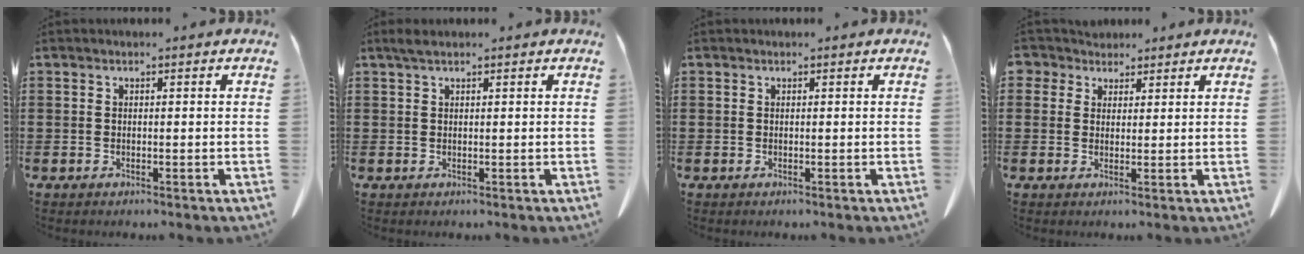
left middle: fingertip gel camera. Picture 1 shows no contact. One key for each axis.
{"total": 1.4, "fx": 0.9, "fy": 0.4, "fz": 1.0, "tx": -0.021, "ty": 0.004, "tz": 0.016}
{"total": 0.0}
{"total": 3.5, "fx": 2.5, "fy": 2.4, "fz": 0.5, "tx": -0.017, "ty": 0.007, "tz": 0.045}